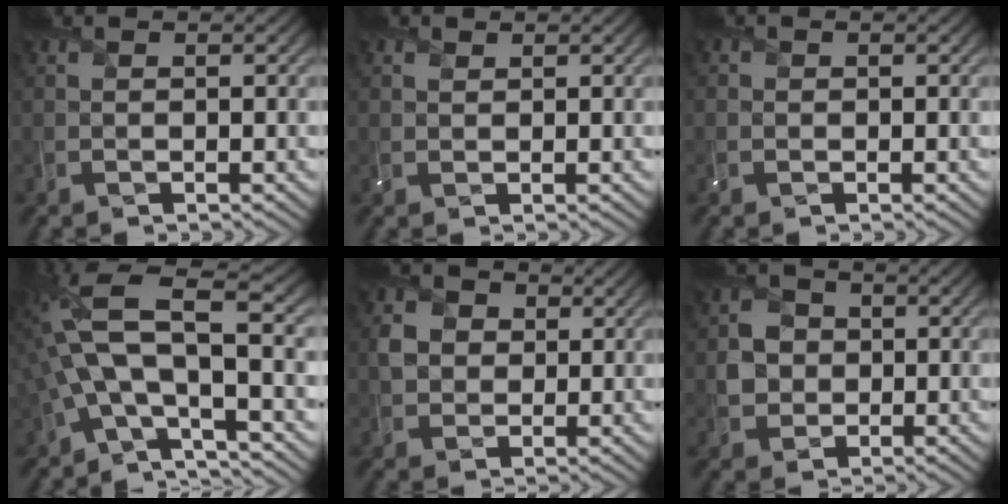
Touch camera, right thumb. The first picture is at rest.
{"total": 0.8, "force": [0.6, 0.4, 0.2], "torque": [-0.007, 0.000, 0.013]}
{"total": 0.7, "force": [-0.3, 0.7, 0.0], "torque": [0.004, -0.002, -0.006]}
{"total": 12.3, "force": [-1.9, 4.6, 11.3], "torque": [-0.256, 0.005, -0.050]}
{"total": 3.7, "force": [0.6, 3.3, 1.7], "torque": [-0.046, 0.004, 0.005]}
{"total": 3.9, "force": [-0.3, 3.5, 1.7], "torque": [-0.041, 0.002, -0.013]}